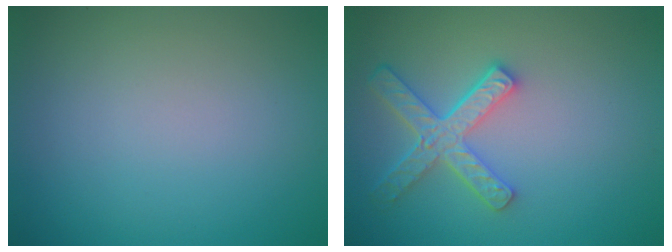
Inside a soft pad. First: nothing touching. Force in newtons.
{"total": 4.5, "press": 3.8, "slide": 2.5}